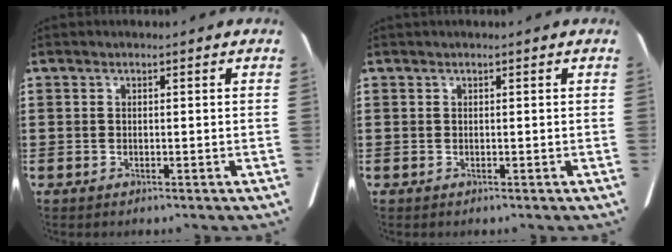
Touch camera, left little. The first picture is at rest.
{"total": 0.0}